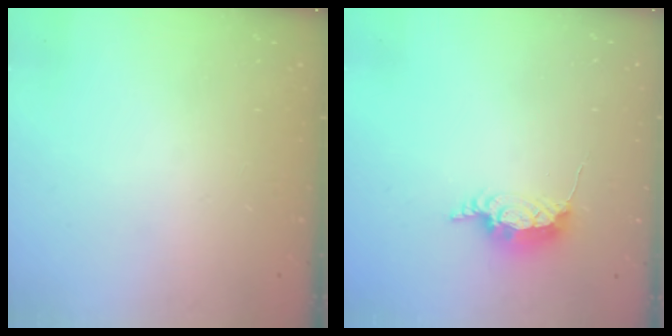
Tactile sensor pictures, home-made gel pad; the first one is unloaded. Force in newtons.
{"total": 7.1, "press": 7.1, "slide": 0.5}